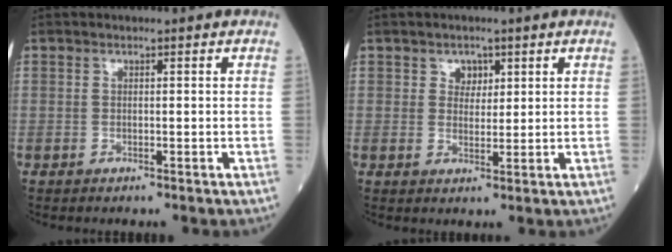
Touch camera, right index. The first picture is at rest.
{"total": 2.5, "force": [1.3, 1.9, 1.0], "torque": [-0.013, 0.002, 0.021]}